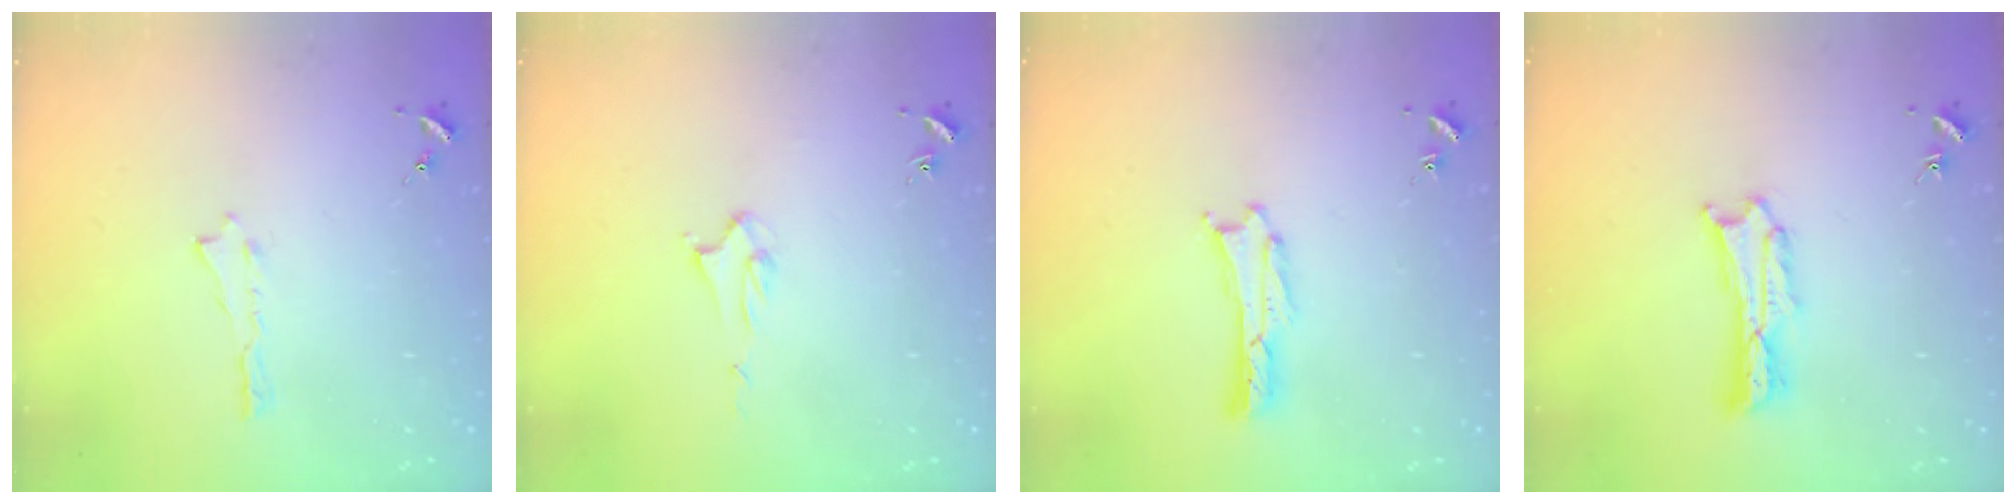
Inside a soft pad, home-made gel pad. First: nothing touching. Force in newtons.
{"total": 1.9, "press": 1.9, "slide": 0.1}
{"total": 0.0}
{"total": 2.7, "press": 2.7, "slide": 0.3}